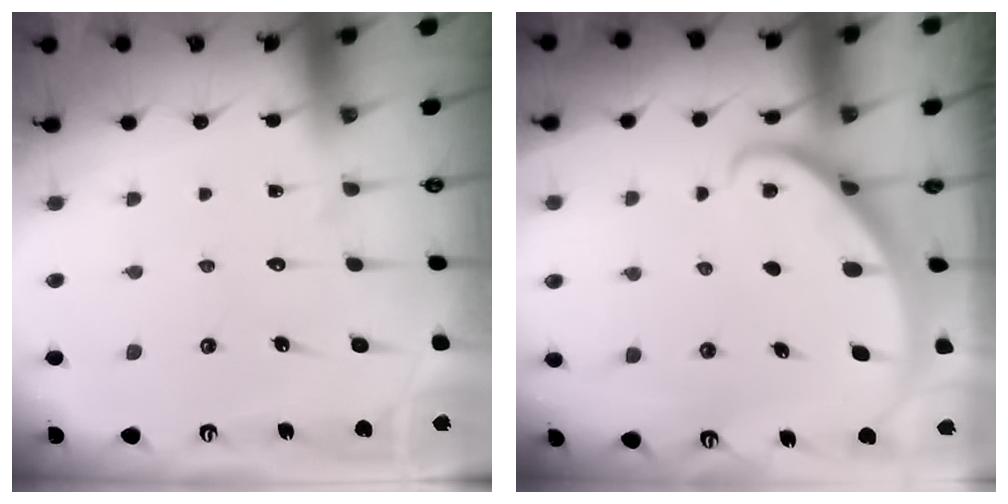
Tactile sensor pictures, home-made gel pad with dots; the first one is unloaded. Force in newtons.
{"total": 2.1, "press": 2.1, "slide": 0.2}